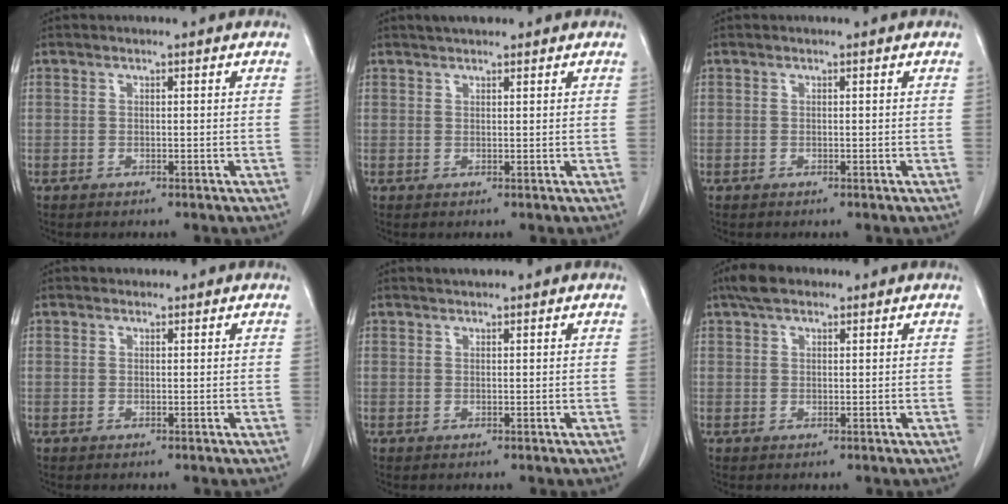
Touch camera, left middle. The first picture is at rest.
{"total": 2.3, "force": [2.0, 0.7, 1.0], "torque": [-0.016, 0.016, 0.032]}
{"total": 0.0}
{"total": 0.6, "force": [0.5, 0.3, -0.1], "torque": [-0.003, 0.005, 0.009]}
{"total": 0.9, "force": [0.8, 0.1, 0.2], "torque": [-0.011, 0.006, 0.018]}
{"total": 3.6, "force": [2.6, 1.7, 1.8], "torque": [-0.037, 0.019, 0.047]}